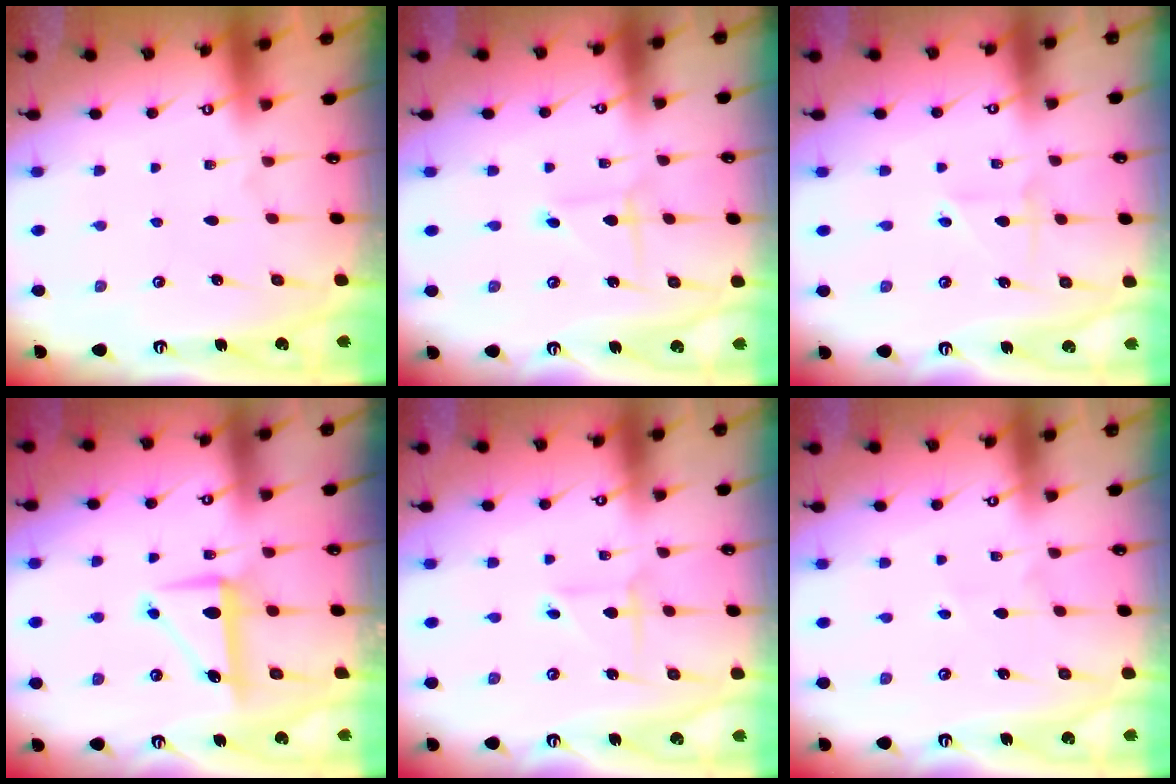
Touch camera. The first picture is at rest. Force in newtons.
{"total": 1.0, "press": 1.0, "slide": 0.1}
{"total": 2.7, "press": 2.6, "slide": 0.3}
{"total": 8.5, "press": 8.5, "slide": 0.3}
{"total": 3.0, "press": 3.0, "slide": 0.3}
{"total": 2.3, "press": 2.2, "slide": 0.7}